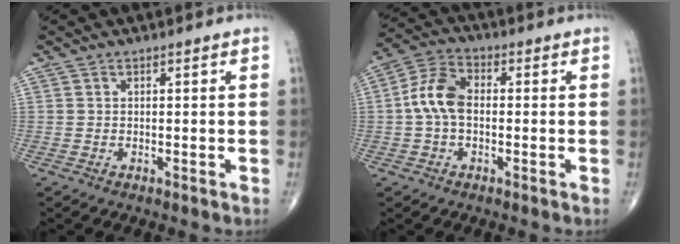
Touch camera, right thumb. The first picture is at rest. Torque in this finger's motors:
{"motor_torque": [0.42, 1.13, 0.60, -0.17, 0.08]}